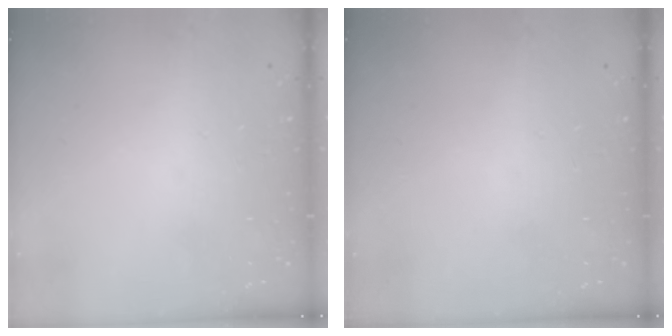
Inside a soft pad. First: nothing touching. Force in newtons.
{"total": 0.0}